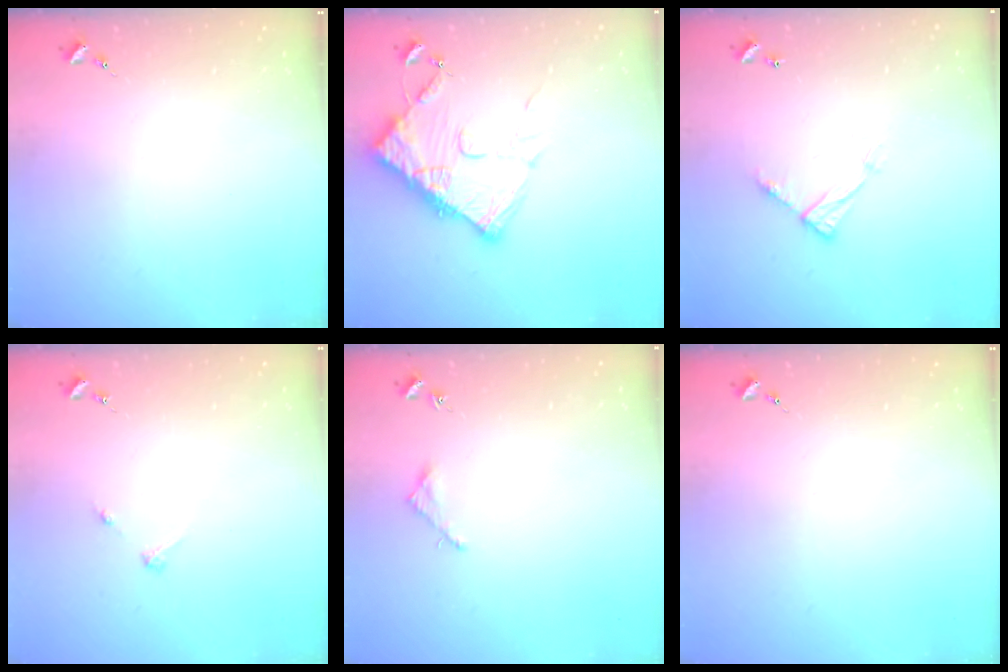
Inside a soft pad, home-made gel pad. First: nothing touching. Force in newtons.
{"total": 13.1, "press": 13.1, "slide": 1.4}
{"total": 9.6, "press": 9.6, "slide": 0.3}
{"total": 2.6, "press": 2.6, "slide": 0.3}
{"total": 2.0, "press": 2.0, "slide": 0.1}
{"total": 0.0}